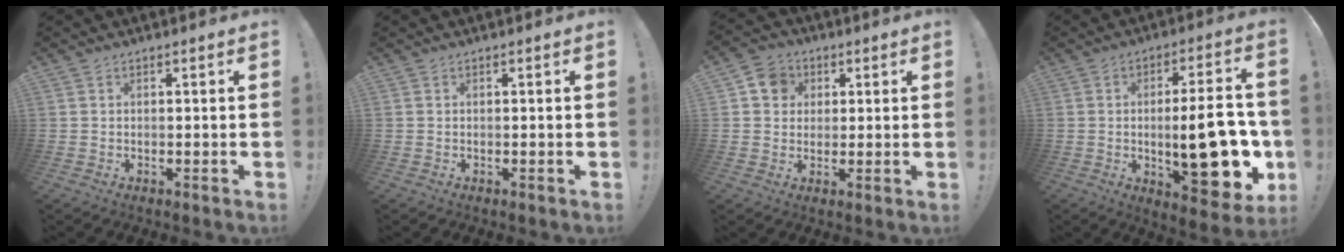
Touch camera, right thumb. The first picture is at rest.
{"total": 0.0}
{"total": 7.8, "force": [2.1, 7.0, 2.7], "torque": [-0.039, 0.001, 0.044]}
{"total": 21.6, "force": [-3.2, 7.7, 19.9], "torque": [-0.273, 0.003, -0.040]}